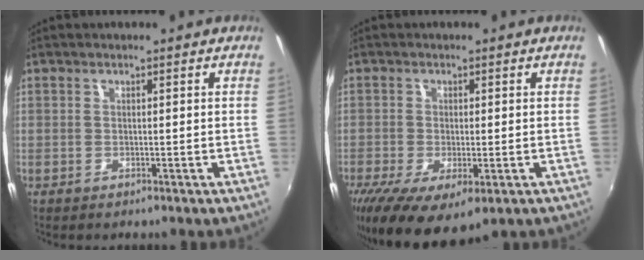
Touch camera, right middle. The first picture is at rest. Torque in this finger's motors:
{"motor_torque": [1.46, -0.67, 0.36, 0.21]}